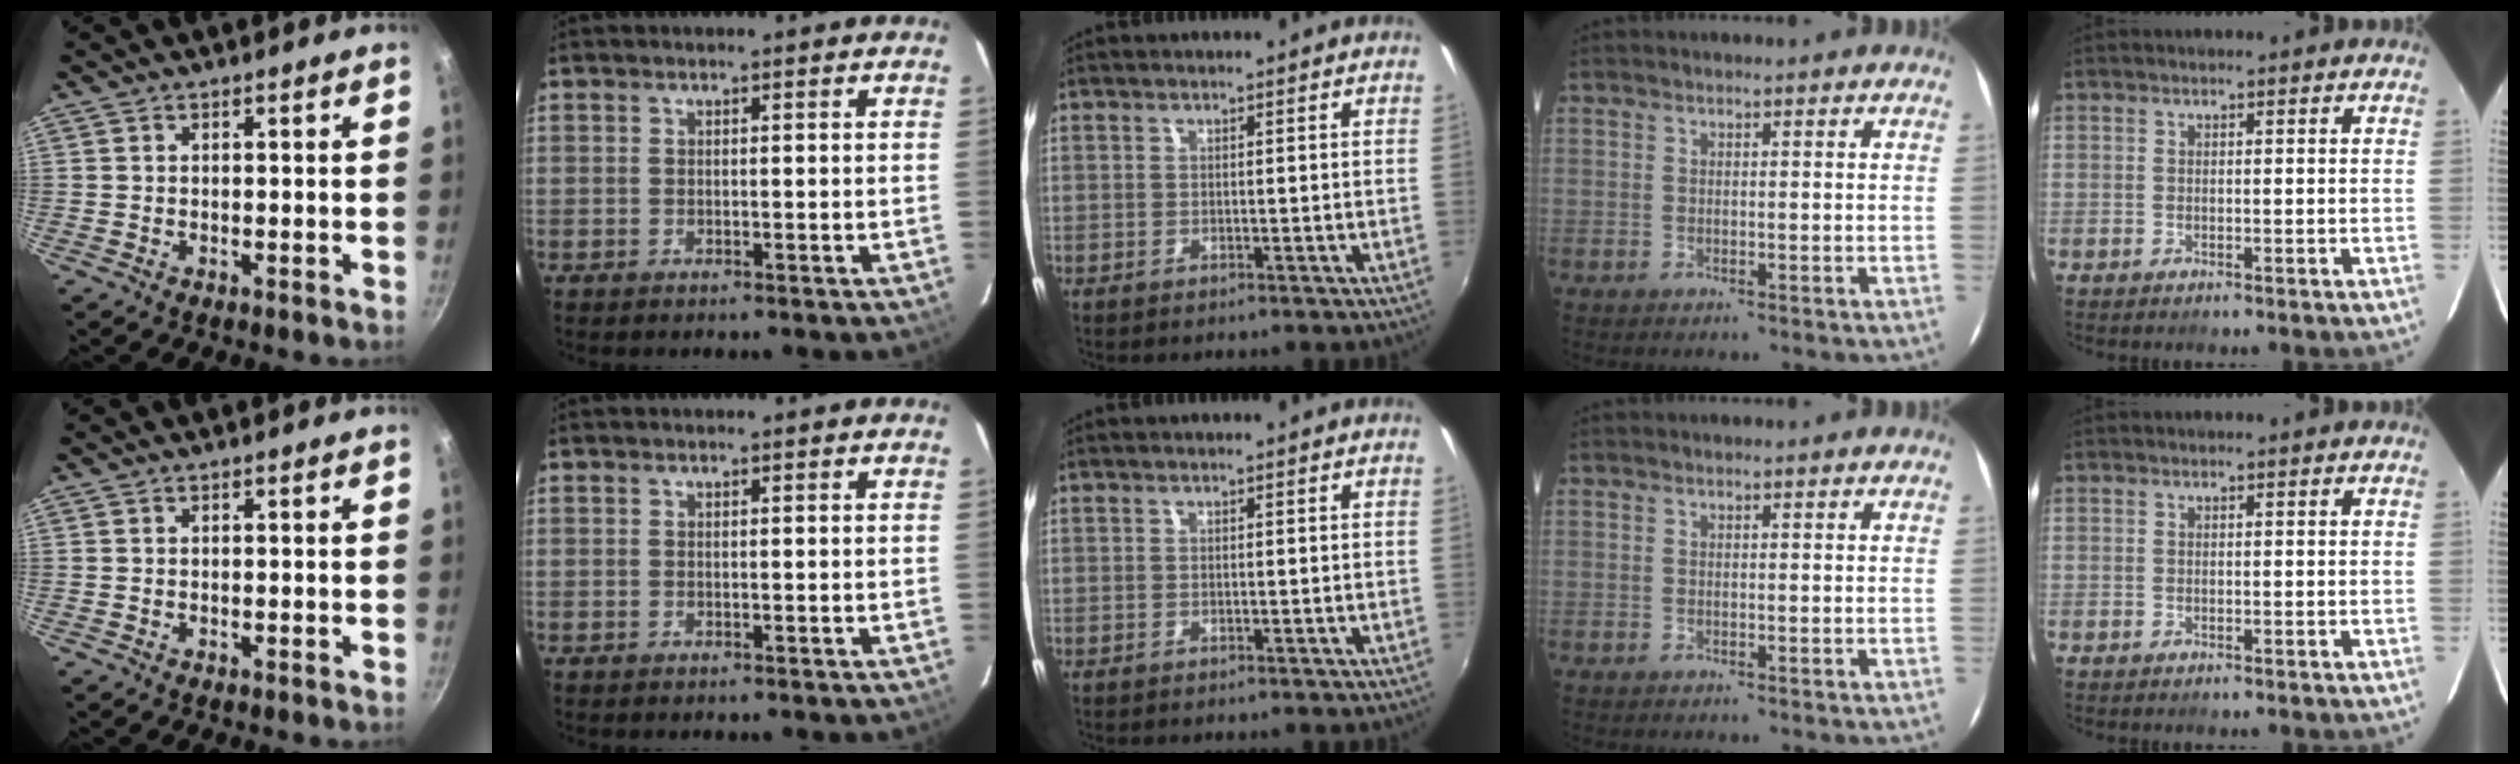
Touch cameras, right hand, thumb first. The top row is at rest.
{}